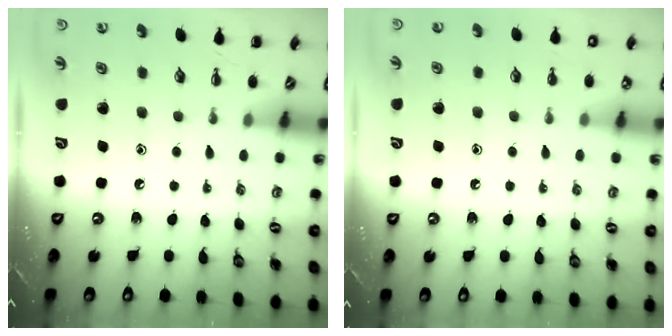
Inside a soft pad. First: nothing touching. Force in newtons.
{"total": 1.8, "press": 1.8, "slide": 0.3}